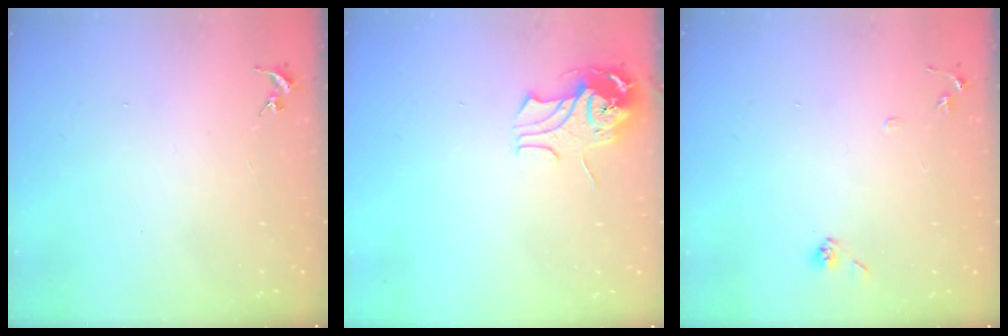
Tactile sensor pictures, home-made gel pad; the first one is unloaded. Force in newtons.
{"total": 10.2, "press": 10.1, "slide": 1.0}
{"total": 6.3, "press": 6.2, "slide": 1.0}